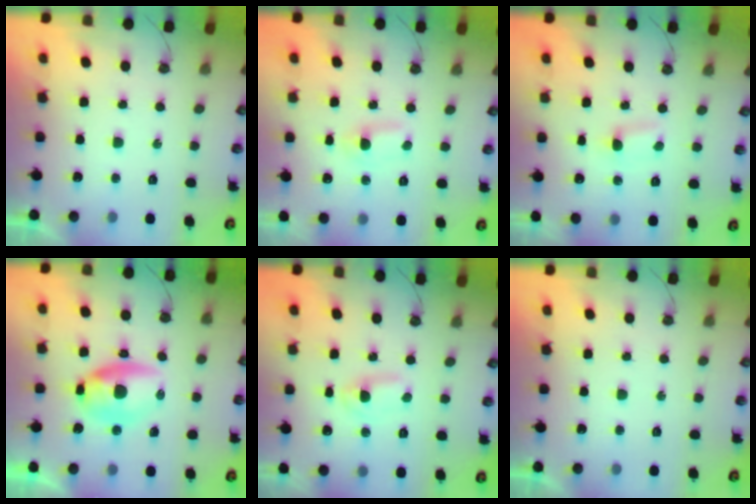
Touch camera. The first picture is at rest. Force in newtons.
{"total": 2.0, "press": 1.9, "slide": 0.7}
{"total": 1.9, "press": 1.8, "slide": 0.3}
{"total": 12.4, "press": 9.1, "slide": 8.5}
{"total": 1.7, "press": 1.7, "slide": 0.2}
{"total": 0.0}